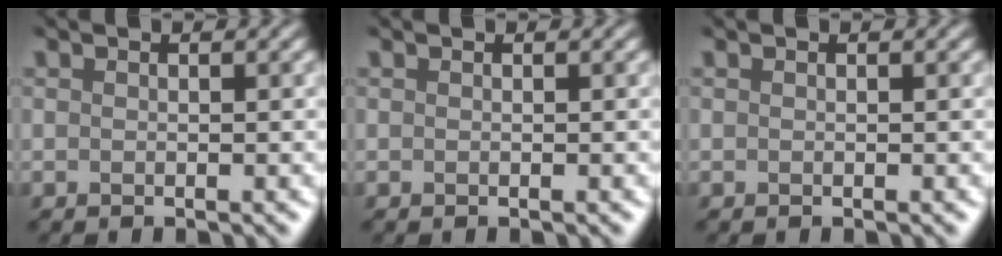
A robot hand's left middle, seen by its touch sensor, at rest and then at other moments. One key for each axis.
{"total": 0.0}
{"total": 0.0}